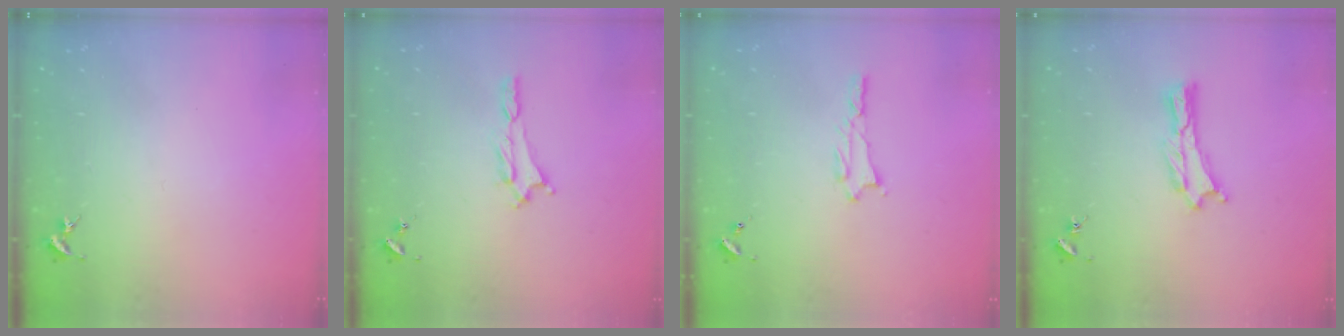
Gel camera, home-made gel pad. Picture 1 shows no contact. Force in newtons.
{"total": 1.2, "press": 1.2, "slide": 0.2}
{"total": 0.9, "press": 0.9, "slide": 0.2}
{"total": 0.0}